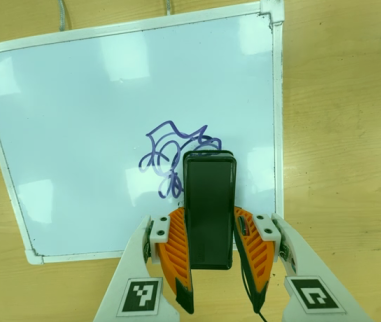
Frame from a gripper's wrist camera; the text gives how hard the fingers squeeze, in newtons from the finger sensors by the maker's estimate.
{"total": 5.1, "left": 3.1, "right": 7.1}